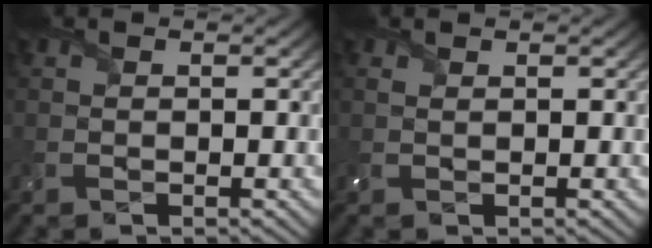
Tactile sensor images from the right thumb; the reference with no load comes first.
{"total": 0.6, "force": [0.5, 0.3, 0.4], "torque": [-0.016, 0.000, 0.010]}